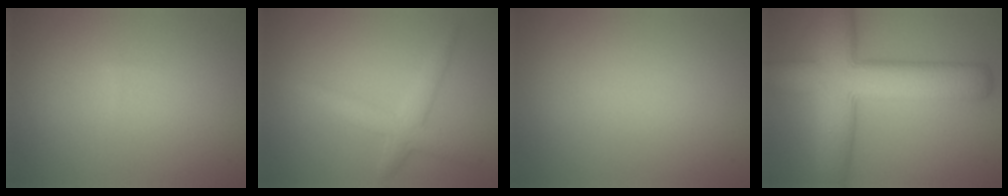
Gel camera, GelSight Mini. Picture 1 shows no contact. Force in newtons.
{"total": 2.8, "press": 2.8, "slide": 0.1}
{"total": 0.0}
{"total": 10.5, "press": 10.5, "slide": 0.5}